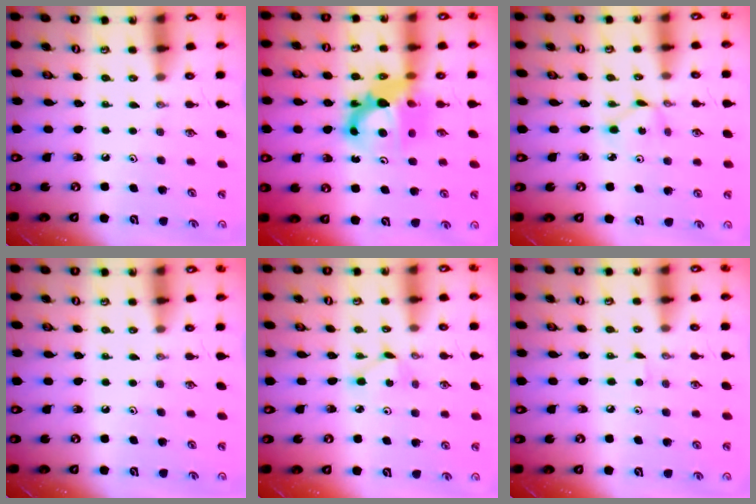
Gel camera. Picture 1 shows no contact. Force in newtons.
{"total": 11.1, "press": 11.0, "slide": 0.9}
{"total": 1.6, "press": 1.6, "slide": 0.2}
{"total": 0.0}
{"total": 3.2, "press": 3.2, "slide": 0.5}
{"total": 3.4, "press": 3.4, "slide": 0.4}